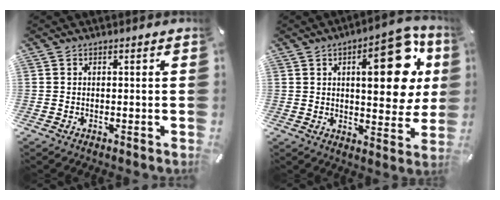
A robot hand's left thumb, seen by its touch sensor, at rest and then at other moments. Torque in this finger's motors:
{"motor_torque": [1.85, 1.79, 1.92, -0.41, 0.38]}